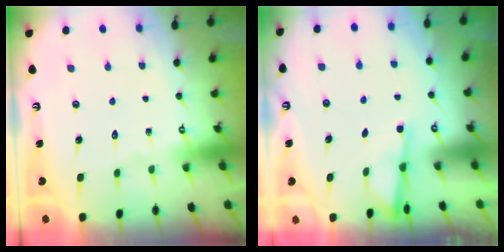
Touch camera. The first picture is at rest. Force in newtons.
{"total": 2.4, "press": 2.4, "slide": 0.4}